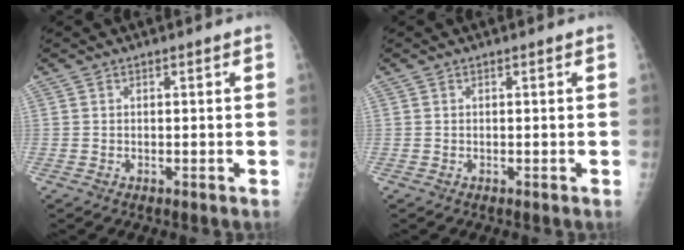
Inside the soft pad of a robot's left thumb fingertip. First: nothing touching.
{"total": 0.0}